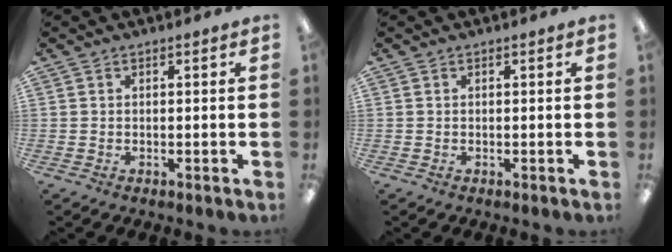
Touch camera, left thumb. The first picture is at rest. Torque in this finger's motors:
{"motor_torque": [-0.06, 0.06, 0.00, 0.00, 0.00]}